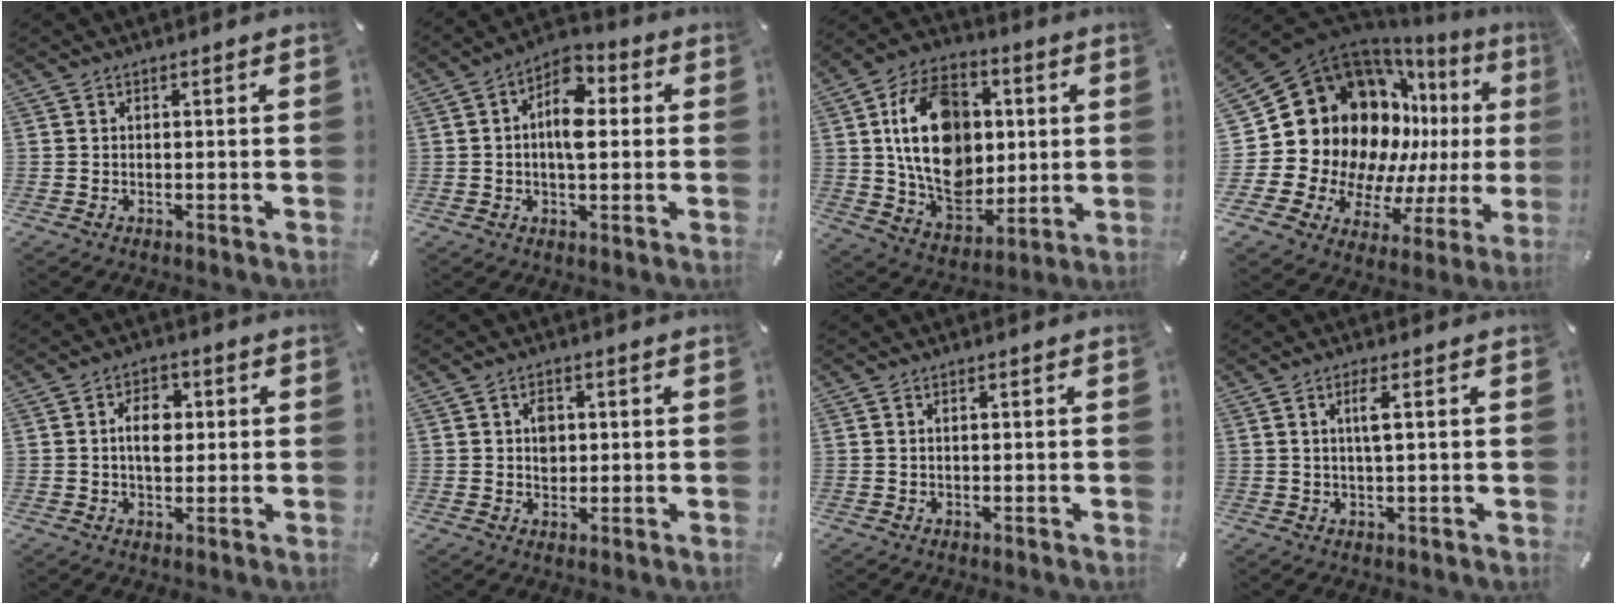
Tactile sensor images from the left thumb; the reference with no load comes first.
{"total": 9.3, "force": [1.0, 5.4, 7.5], "torque": [-0.119, 0.001, 0.017]}
{"total": 20.5, "force": [2.2, 15.8, 12.9], "torque": [-0.238, -0.005, 0.046]}
{"total": 25.5, "force": [6.0, 20.0, 14.7], "torque": [-0.250, -0.099, 0.164]}
{"total": 6.9, "force": [0.7, 4.5, 5.3], "torque": [-0.080, -0.004, 0.004]}
{"total": 4.0, "force": [0.6, 3.3, 2.1], "torque": [-0.021, -0.002, 0.005]}
{"total": 0.7, "force": [0.1, 0.4, 0.6], "torque": [-0.012, 0.002, 0.002]}
{"total": 3.6, "force": [0.9, 0.6, 3.4], "torque": [-0.062, -0.001, 0.011]}